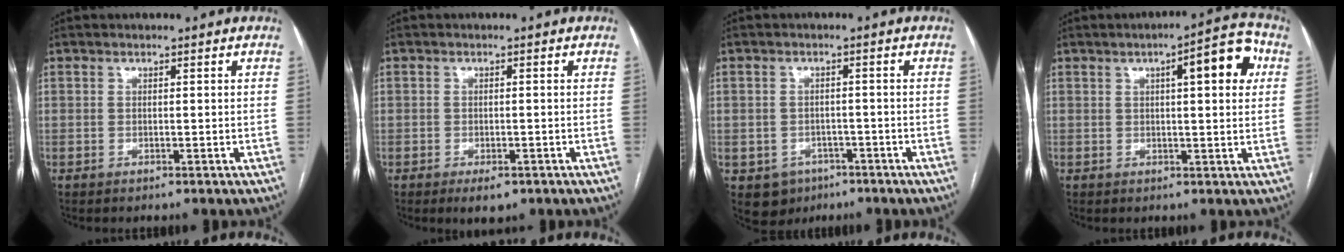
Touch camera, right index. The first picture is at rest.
{"total": 3.1, "force": [-1.9, 1.5, 2.0], "torque": [-0.028, -0.003, -0.020]}
{"total": 4.9, "force": [-2.5, 4.1, 1.0], "torque": [-0.012, 0.007, -0.029]}
{"total": 8.7, "force": [2.7, 1.7, 8.1], "torque": [-0.108, 0.021, 0.031]}